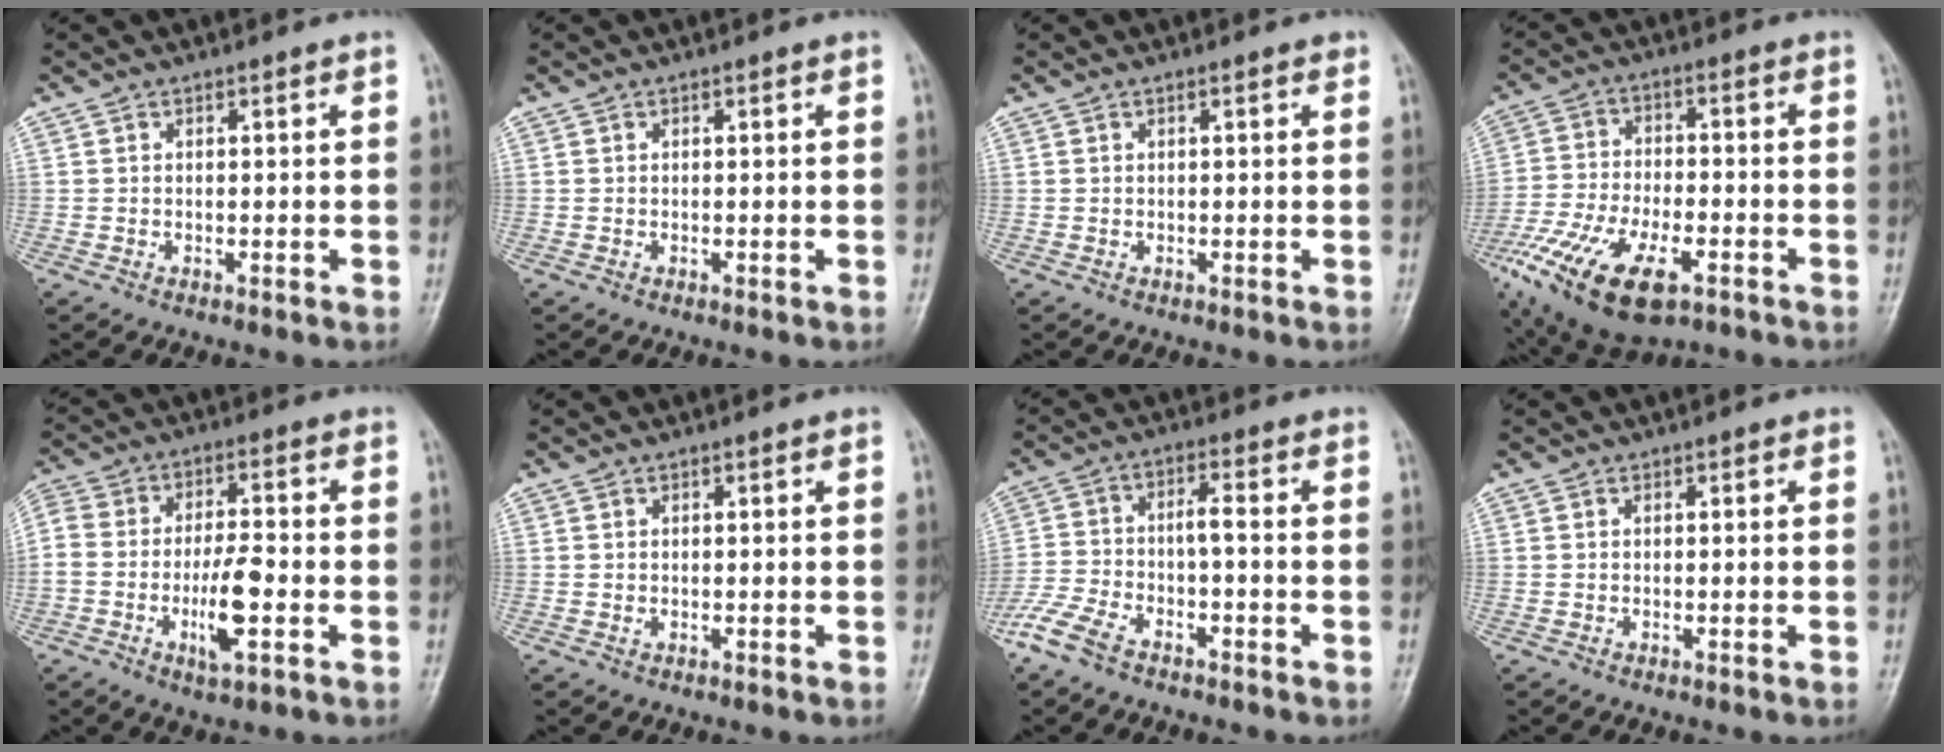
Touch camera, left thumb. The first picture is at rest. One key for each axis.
{"total": 0.0}
{"total": 1.2, "fx": 0.7, "fy": 0.2, "fz": 1.0, "tx": -0.016, "ty": 0.009, "tz": 0.010}
{"total": 18.6, "fx": -8.9, "fy": 8.3, "fz": 14.0, "tx": -0.301, "ty": 0.003, "tz": -0.152}
{"total": 12.6, "fx": -3.5, "fy": 5.1, "fz": 11.0, "tx": -0.213, "ty": 0.022, "tz": -0.062}
{"total": 0.7, "fx": 0.2, "fy": 0.2, "fz": 0.7, "tx": -0.017, "ty": 0.012, "tz": 0.008}
{"total": 8.5, "fx": -5.0, "fy": 2.5, "fz": 6.4, "tx": -0.145, "ty": 0.026, "tz": -0.099}
{"total": 0.0}